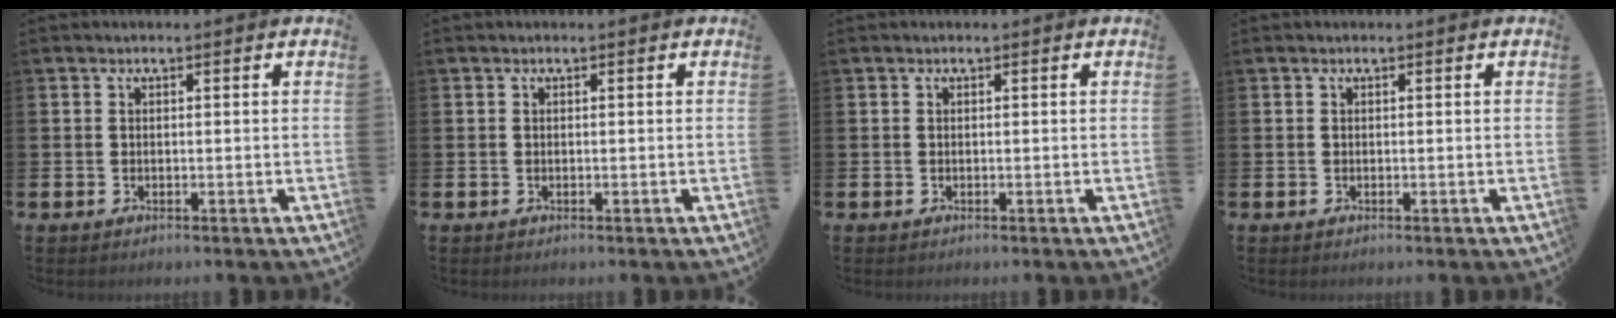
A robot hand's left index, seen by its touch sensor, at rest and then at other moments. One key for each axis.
{"total": 0.0}
{"total": 0.0}
{"total": 0.0}